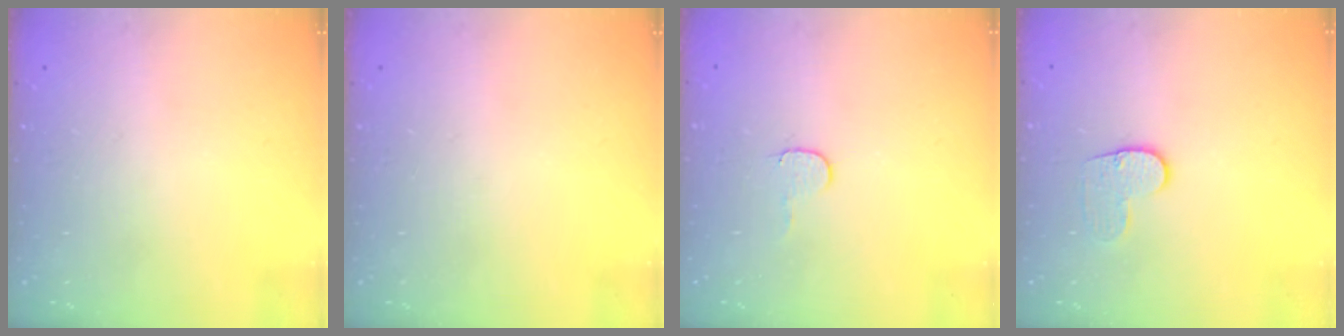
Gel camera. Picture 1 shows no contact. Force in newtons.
{"total": 0.0}
{"total": 4.4, "press": 4.4, "slide": 0.3}
{"total": 7.0, "press": 7.0, "slide": 0.7}